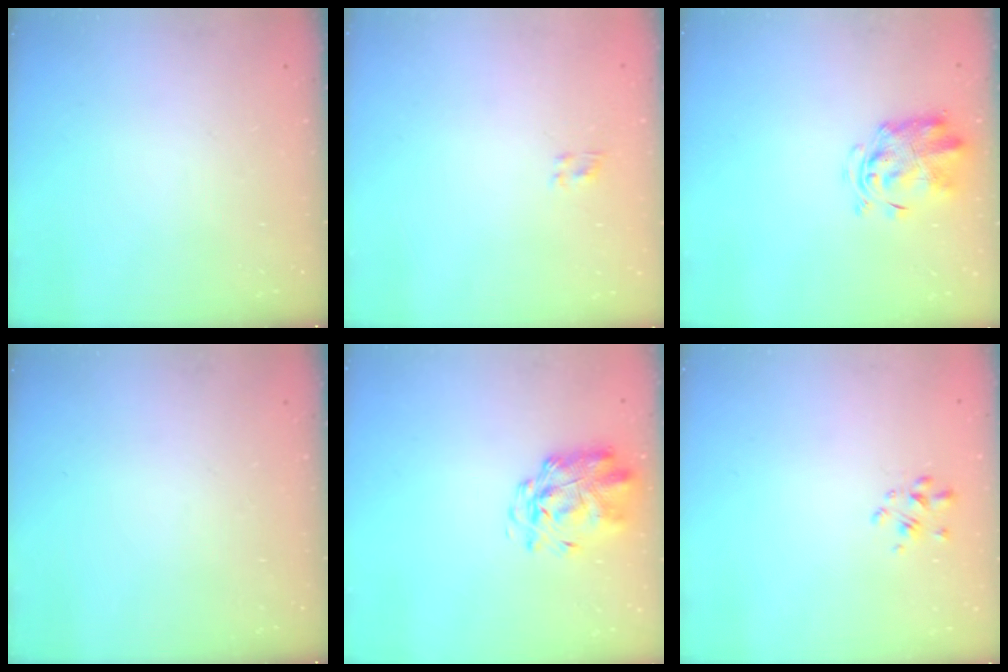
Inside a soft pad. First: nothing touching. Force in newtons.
{"total": 1.1, "press": 0.8, "slide": 0.7}
{"total": 3.0, "press": 2.9, "slide": 0.6}
{"total": 0.0}
{"total": 2.9, "press": 2.8, "slide": 0.7}
{"total": 1.7, "press": 1.5, "slide": 0.7}